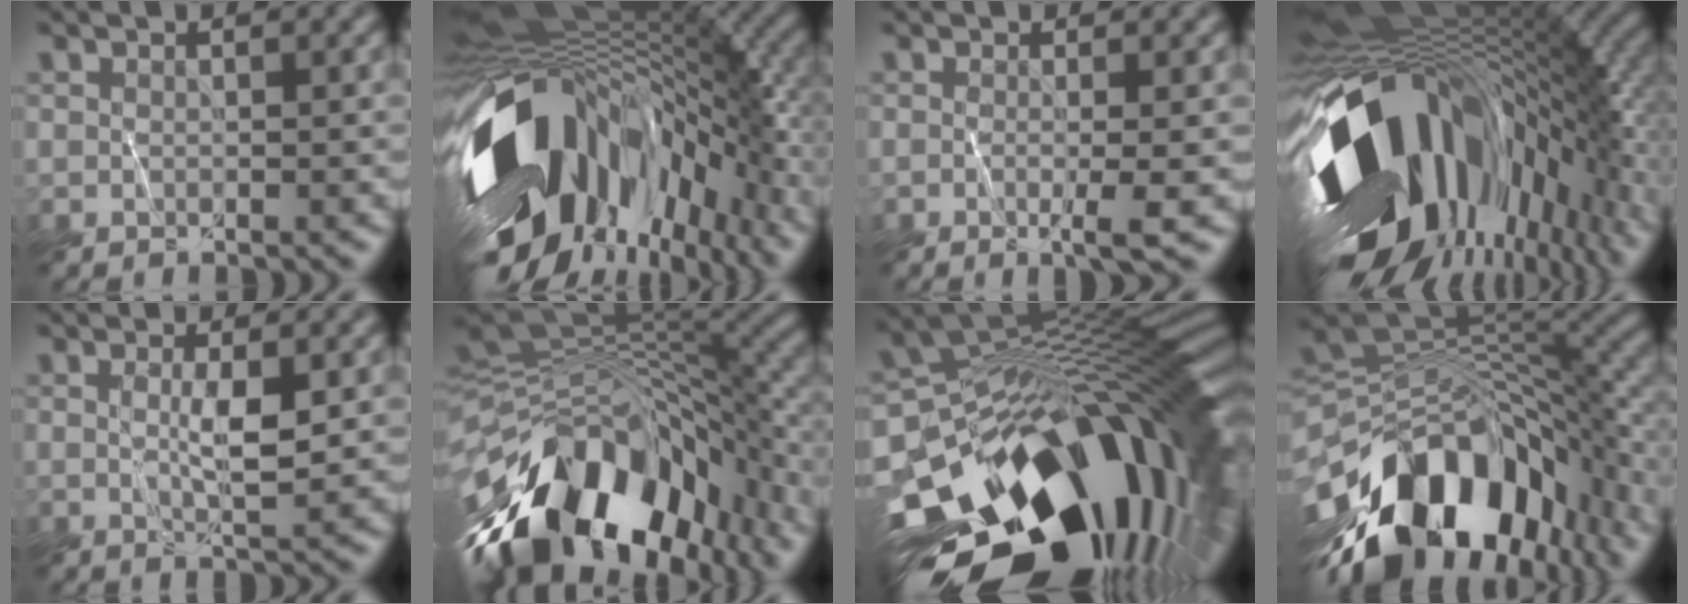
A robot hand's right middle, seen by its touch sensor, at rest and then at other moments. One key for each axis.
{"total": 17.7, "fx": -4.4, "fy": 10.1, "fz": 13.8, "tx": -0.261, "ty": -0.021, "tz": -0.074}
{"total": 2.2, "fx": -0.4, "fy": 0.4, "fz": 2.1, "tx": -0.032, "ty": -0.002, "tz": -0.008}
{"total": 19.6, "fx": -4.3, "fy": 10.3, "fz": 16.2, "tx": -0.298, "ty": -0.042, "tz": -0.065}
{"total": 2.6, "fx": 0.5, "fy": 0.4, "fz": 2.5, "tx": -0.048, "ty": 0.001, "tz": 0.010}
{"total": 16.5, "fx": -7.4, "fy": 8.2, "fz": 12.2, "tx": -0.212, "ty": 0.007, "tz": -0.129}
{"total": 19.2, "fx": -6.6, "fy": 10.0, "fz": 15.0, "tx": -0.257, "ty": -0.016, "tz": -0.111}
{"total": 15.6, "fx": -7.9, "fy": 8.3, "fz": 10.6, "tx": -0.190, "ty": 0.016, "tz": -0.132}